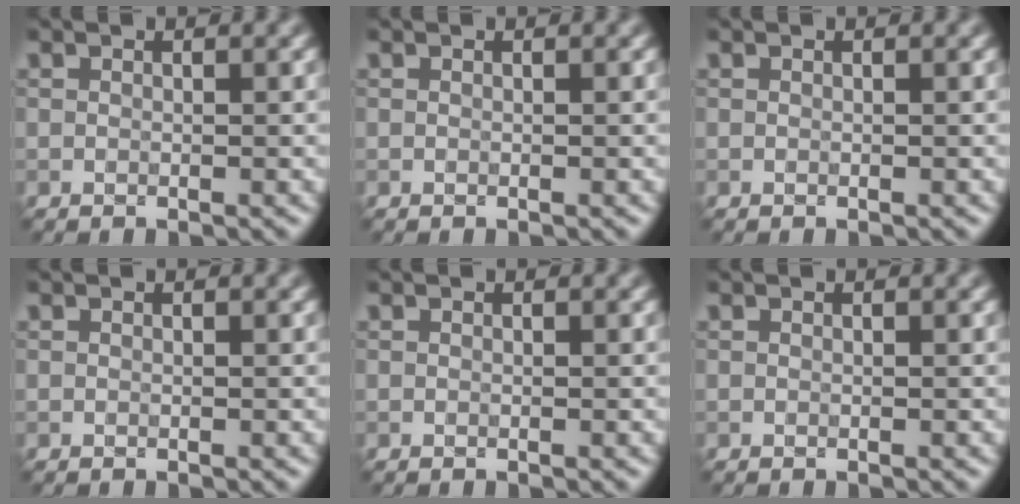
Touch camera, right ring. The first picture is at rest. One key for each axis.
{"total": 0.0}
{"total": 0.0}
{"total": 0.0}
{"total": 0.0}
{"total": 0.0}